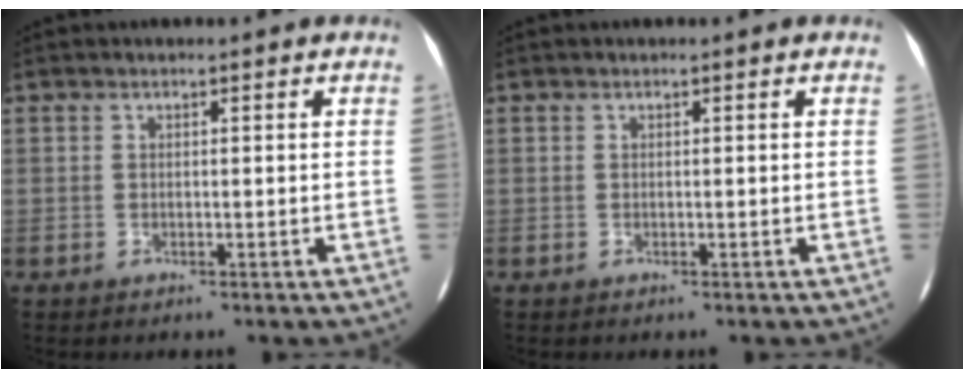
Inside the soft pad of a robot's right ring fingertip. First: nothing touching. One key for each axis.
{"total": 0.0}